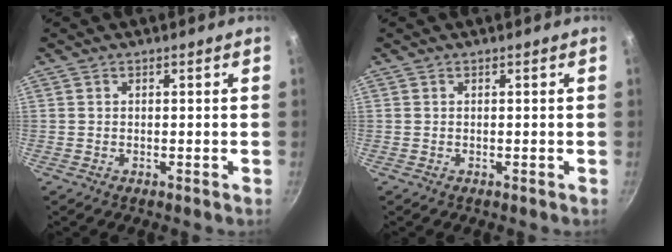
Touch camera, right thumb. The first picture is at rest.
{"total": 0.0}